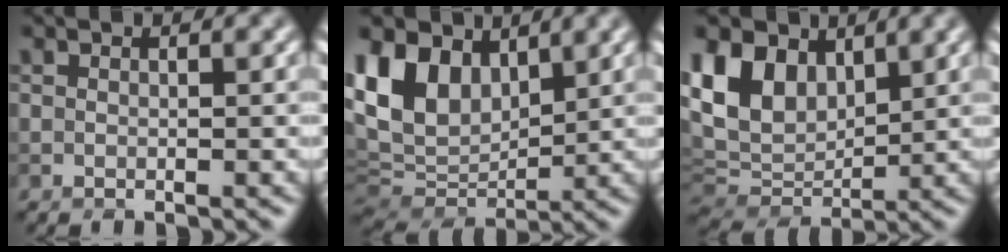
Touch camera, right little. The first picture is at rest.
{"total": 9.3, "force": [4.5, 5.9, 5.6], "torque": [-0.136, 0.015, 0.079]}
{"total": 8.2, "force": [3.8, 5.4, 4.9], "torque": [-0.120, 0.008, 0.066]}